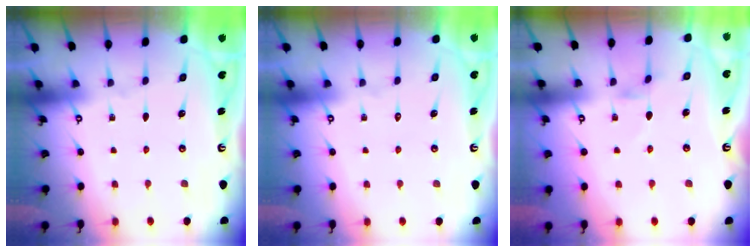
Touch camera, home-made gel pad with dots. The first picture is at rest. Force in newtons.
{"total": 1.6, "press": 1.5, "slide": 0.1}
{"total": 1.4, "press": 1.4, "slide": 0.2}